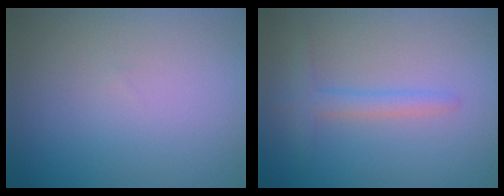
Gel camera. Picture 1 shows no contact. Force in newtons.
{"total": 2.1, "press": 2.1, "slide": 0.2}